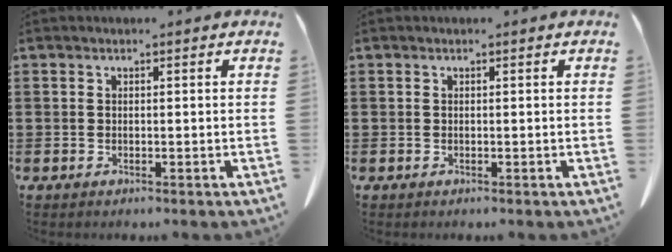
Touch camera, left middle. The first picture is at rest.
{"total": 0.0}